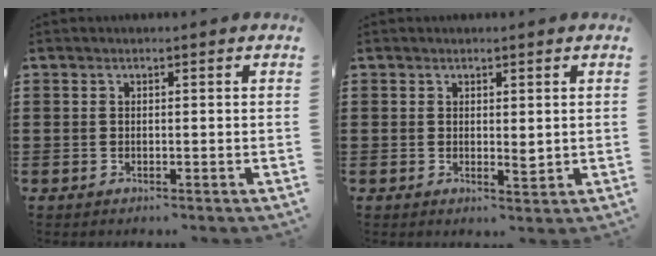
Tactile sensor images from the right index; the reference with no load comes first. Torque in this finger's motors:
{"motor_torque": [0.11, 0.02, 0.09, 0.02]}